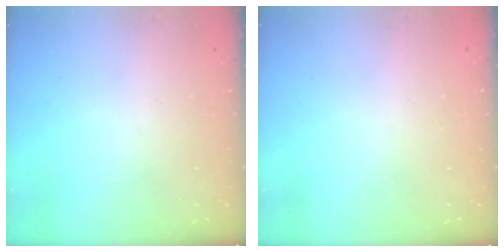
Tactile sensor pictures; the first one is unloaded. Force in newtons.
{"total": 2.6, "press": 2.6, "slide": 0.2}